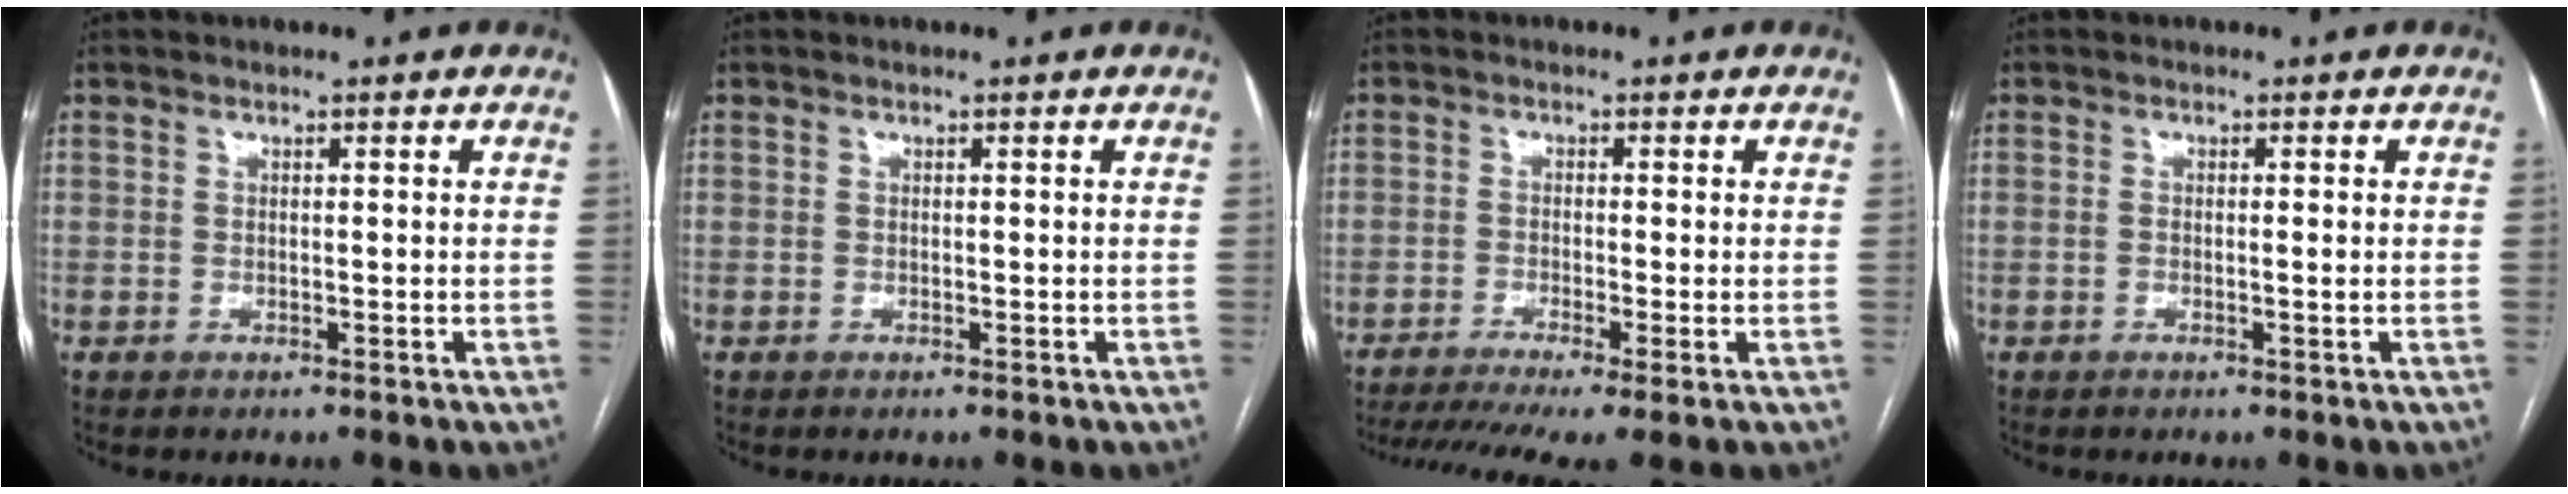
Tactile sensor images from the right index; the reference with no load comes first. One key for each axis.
{"total": 0.0}
{"total": 9.1, "fx": -6.2, "fy": 1.1, "fz": 6.5, "tx": -0.109, "ty": -0.012, "tz": -0.103}
{"total": 0.9, "fx": -0.1, "fy": -0.2, "fz": 0.8, "tx": -0.017, "ty": -0.003, "tz": -0.001}